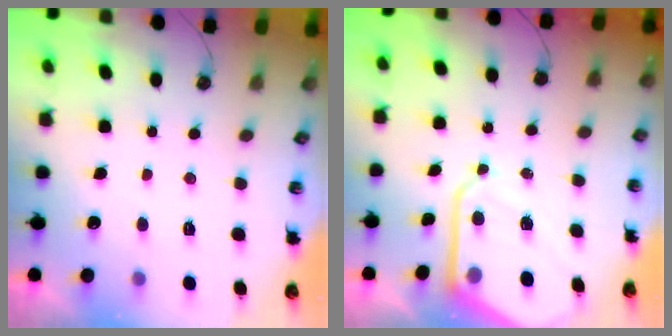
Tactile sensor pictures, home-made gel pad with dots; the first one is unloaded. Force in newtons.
{"total": 10.5, "press": 10.5, "slide": 0.8}